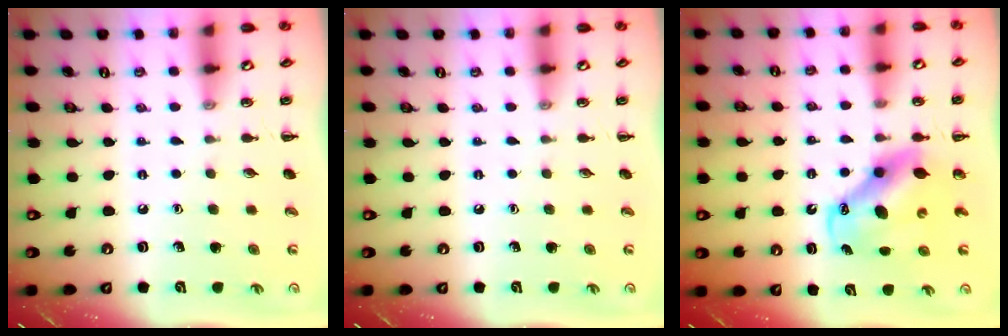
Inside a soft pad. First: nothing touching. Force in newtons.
{"total": 0.0}
{"total": 8.4, "press": 8.2, "slide": 2.1}